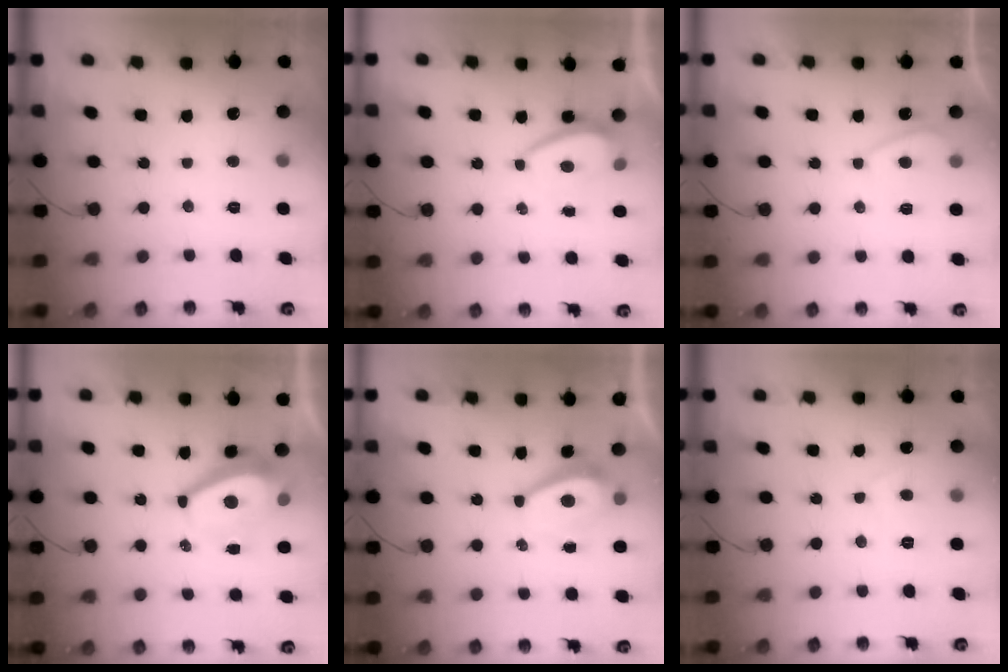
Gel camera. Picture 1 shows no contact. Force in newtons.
{"total": 1.2, "press": 1.1, "slide": 0.5}
{"total": 2.8, "press": 2.8, "slide": 0.7}
{"total": 8.3, "press": 8.3, "slide": 0.9}
{"total": 4.6, "press": 4.6, "slide": 0.3}
{"total": 2.5, "press": 2.4, "slide": 0.8}